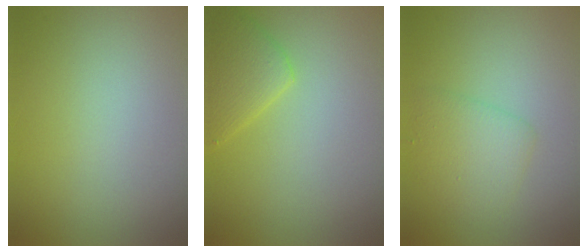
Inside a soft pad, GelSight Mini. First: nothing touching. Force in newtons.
{"total": 3.1, "press": 3.1, "slide": 0.2}
{"total": 2.6, "press": 2.6, "slide": 0.1}